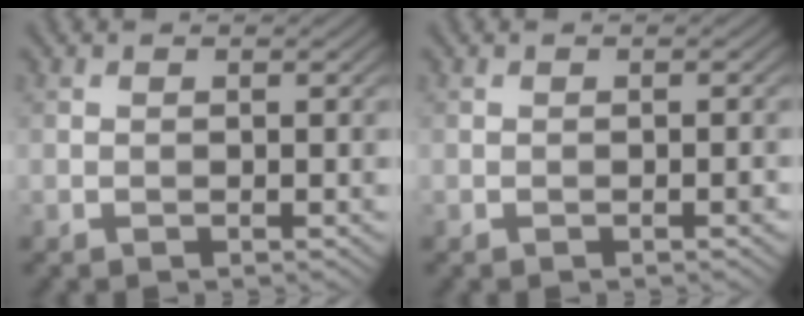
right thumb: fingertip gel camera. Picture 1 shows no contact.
{"total": 0.6, "force": [-0.3, 0.0, 0.5], "torque": [-0.006, 0.002, -0.004]}